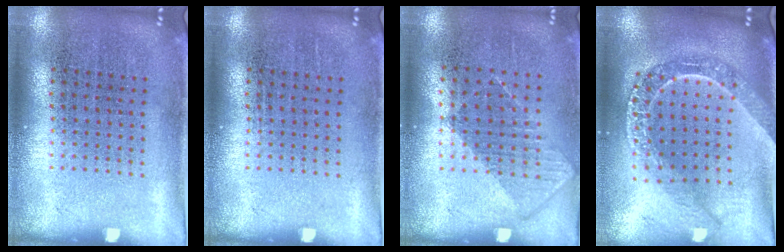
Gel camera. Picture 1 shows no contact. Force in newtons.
{"total": 0.0}
{"total": 0.8, "press": 0.7, "slide": 0.4}
{"total": 2.3, "press": 2.0, "slide": 1.2}